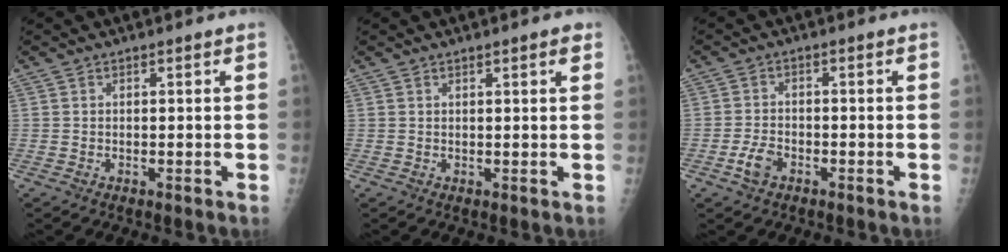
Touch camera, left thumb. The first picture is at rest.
{"total": 1.7, "force": [1.0, 0.3, 1.3], "torque": [-0.017, -0.003, 0.012]}
{"total": 3.7, "force": [-2.0, 2.2, 2.2], "torque": [-0.044, 0.011, -0.037]}